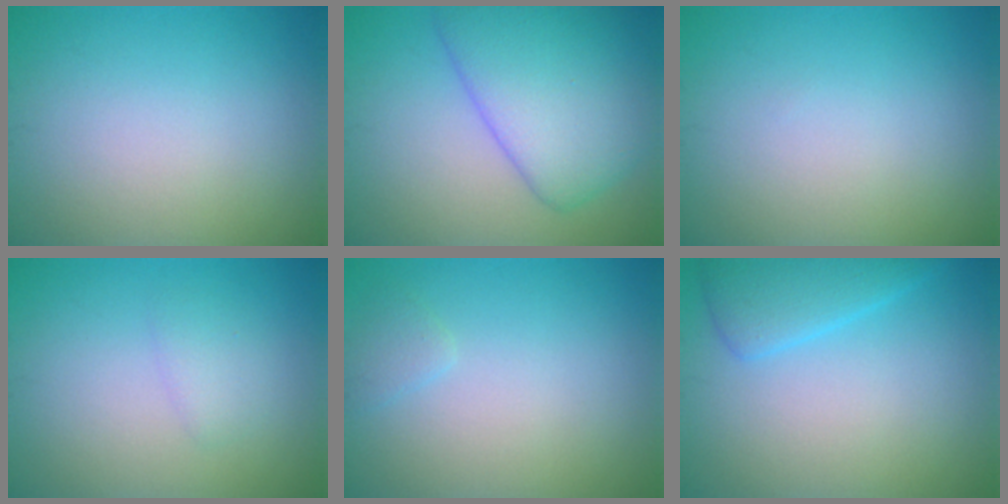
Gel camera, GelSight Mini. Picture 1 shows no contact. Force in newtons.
{"total": 7.8, "press": 7.8, "slide": 0.5}
{"total": 0.0}
{"total": 1.3, "press": 1.3, "slide": 0.1}
{"total": 0.9, "press": 0.9, "slide": 0.1}
{"total": 3.5, "press": 3.5, "slide": 0.3}